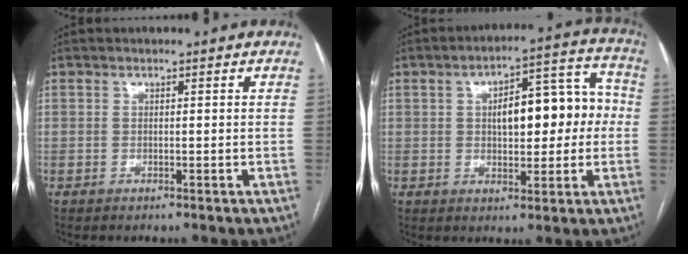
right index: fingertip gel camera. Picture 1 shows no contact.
{"total": 11.9, "force": [0.5, 5.1, 10.8], "torque": [-0.146, 0.044, 0.014]}